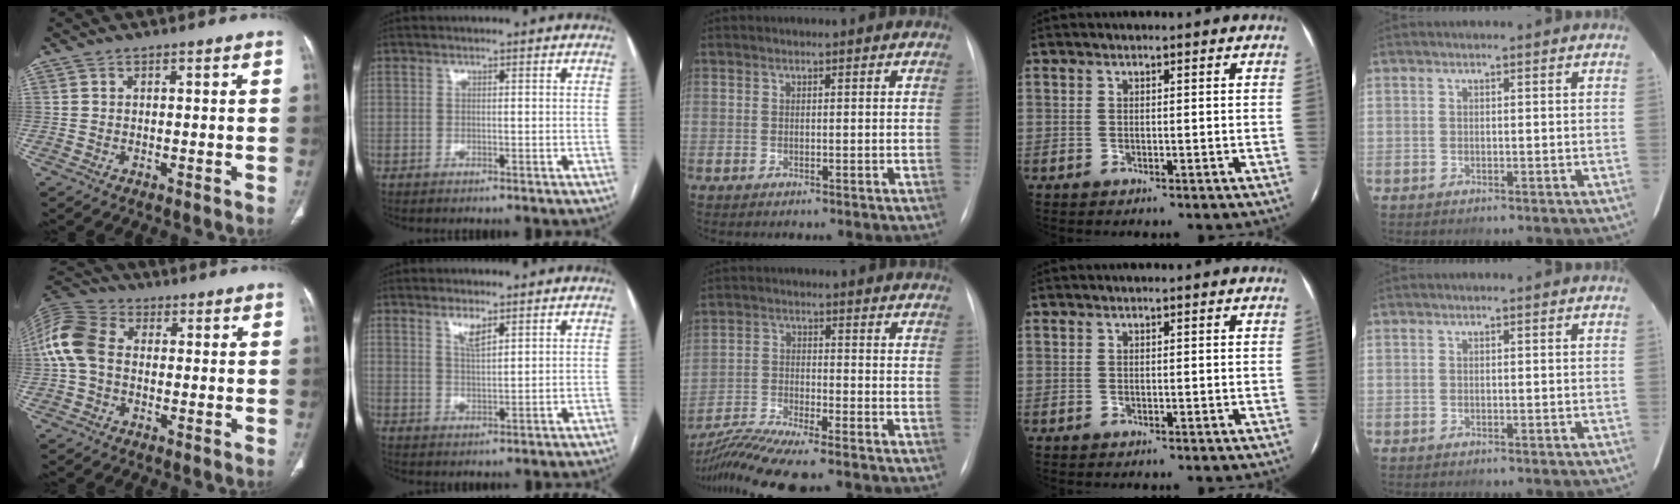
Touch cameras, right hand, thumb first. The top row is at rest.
{"thumb": {"total": 10.8, "force": [0.3, 7.7, 7.6], "torque": [-0.168, 0.029, -0.004]}, "index": {"total": 3.1, "force": [2.0, 0.6, 2.2], "torque": [-0.046, -0.002, 0.040]}, "middle": {"total": 9.1, "force": [-8.0, -0.8, 4.2], "torque": [-0.078, -0.020, -0.142]}}